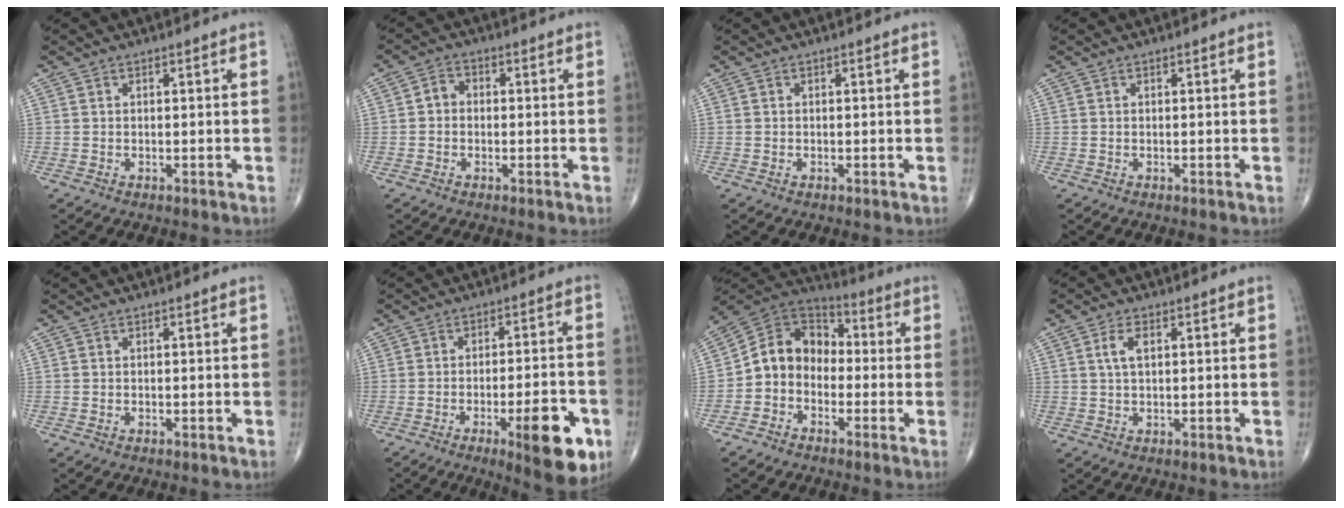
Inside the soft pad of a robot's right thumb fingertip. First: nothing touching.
{"total": 2.9, "force": [-0.3, 2.4, 1.5], "torque": [-0.011, 0.014, -0.016]}
{"total": 0.0}
{"total": 0.0}
{"total": 0.0}
{"total": 13.2, "force": [-5.6, 3.6, 11.4], "torque": [-0.138, 0.018, -0.071]}
{"total": 10.3, "force": [-2.2, 8.4, 5.5], "torque": [-0.069, 0.056, -0.057]}
{"total": 3.3, "force": [1.0, 1.6, 2.7], "torque": [-0.056, 0.005, 0.020]}